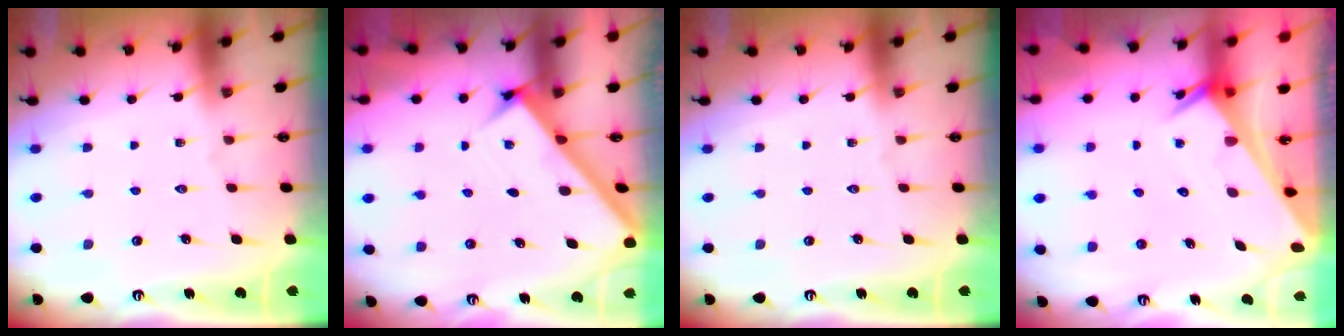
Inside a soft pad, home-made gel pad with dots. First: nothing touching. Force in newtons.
{"total": 2.4, "press": 2.4, "slide": 0.3}
{"total": 0.0}
{"total": 2.6, "press": 2.6, "slide": 0.1}